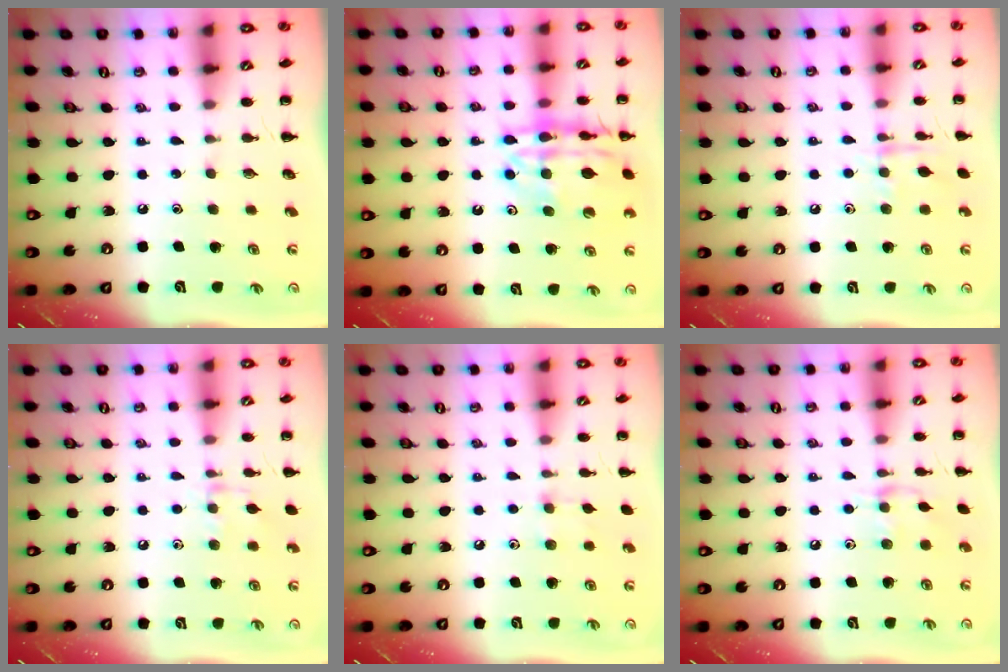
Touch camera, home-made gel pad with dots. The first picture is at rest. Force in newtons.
{"total": 17.7, "press": 17.5, "slide": 2.1}
{"total": 7.5, "press": 7.4, "slide": 0.7}
{"total": 8.0, "press": 7.9, "slide": 1.3}
{"total": 5.8, "press": 5.5, "slide": 1.9}
{"total": 7.3, "press": 7.2, "slide": 1.2}